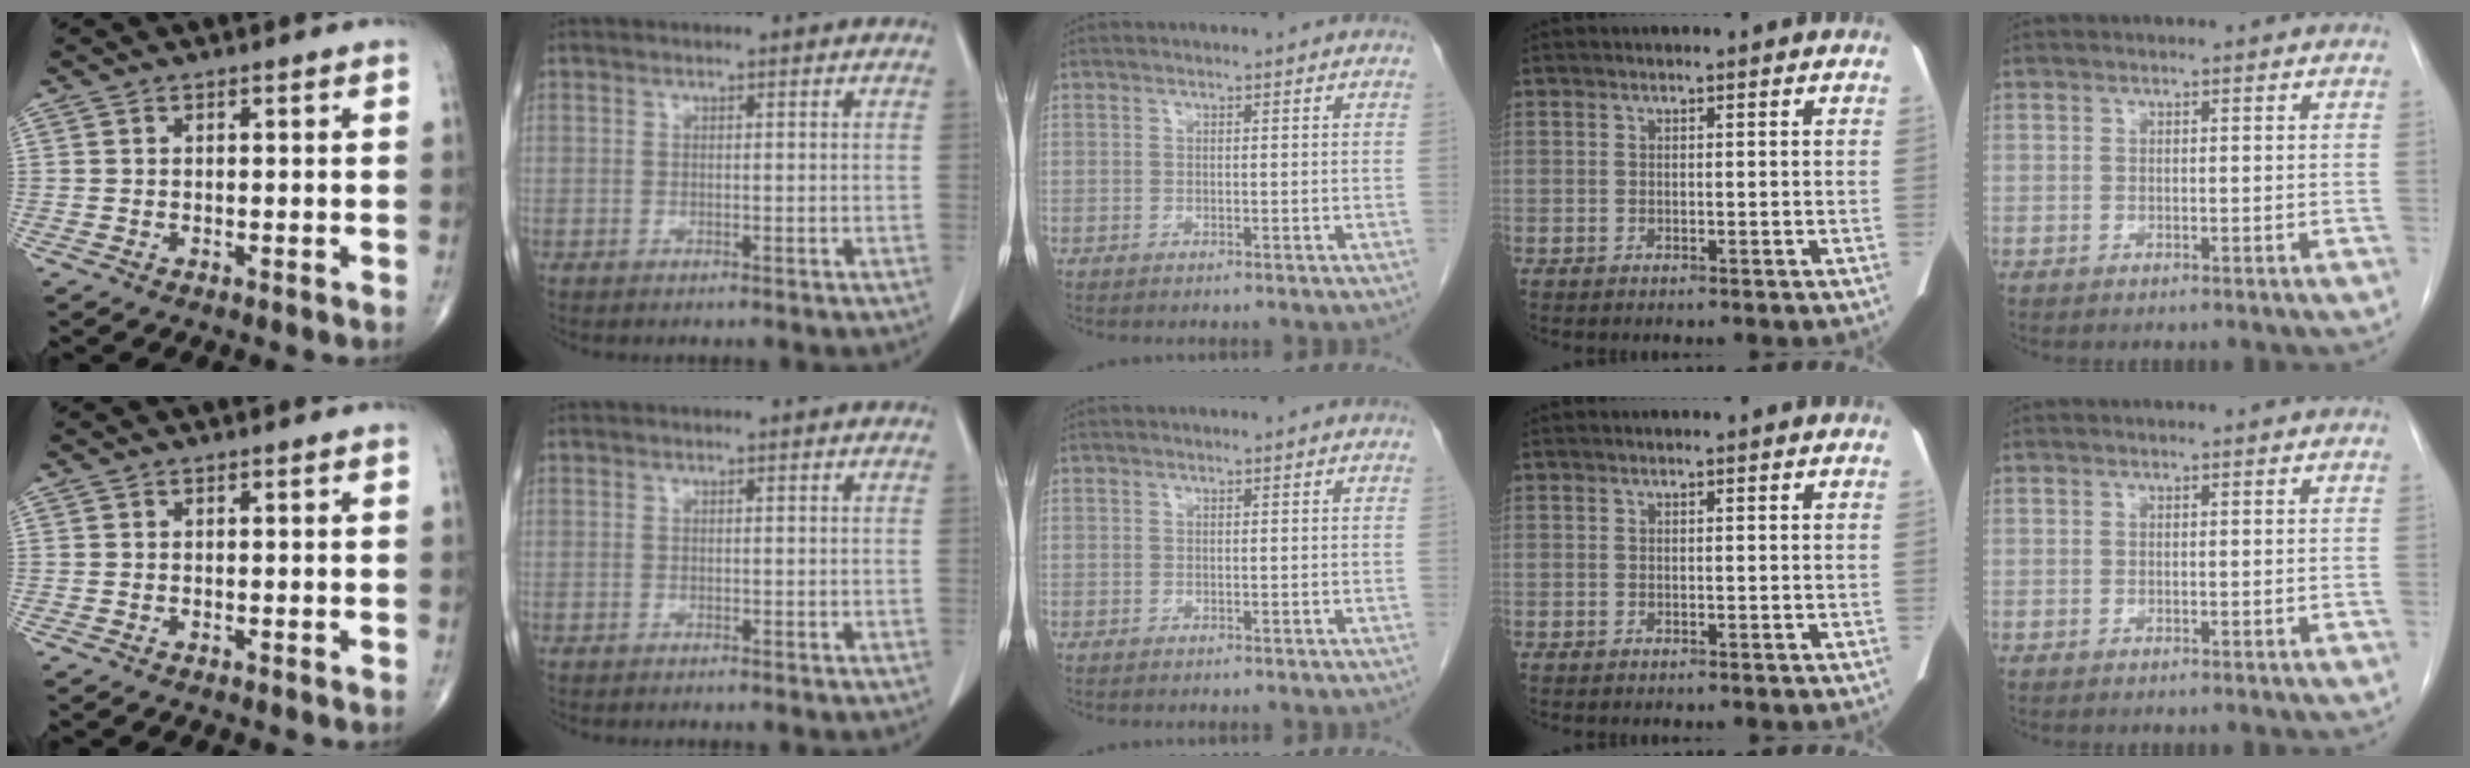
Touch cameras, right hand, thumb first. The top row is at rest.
{}